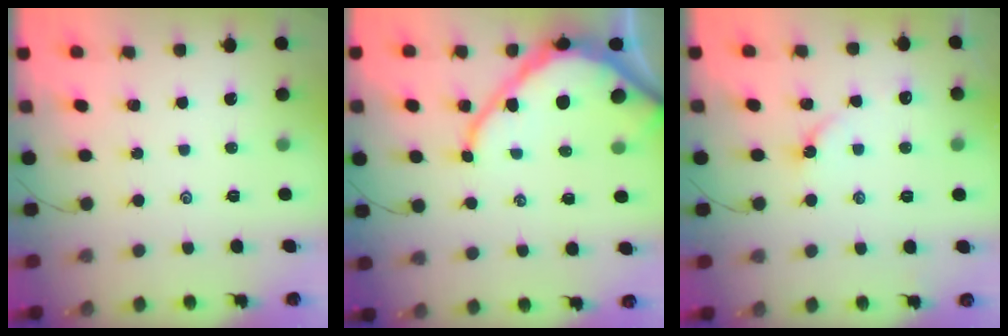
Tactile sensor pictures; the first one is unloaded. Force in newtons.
{"total": 12.9, "press": 12.9, "slide": 1.1}
{"total": 2.9, "press": 2.9, "slide": 0.5}